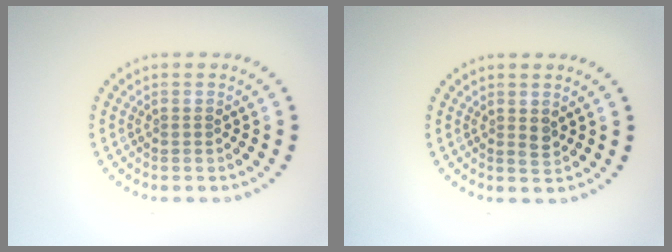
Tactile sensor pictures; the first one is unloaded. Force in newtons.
{"total": 1.1, "press": 1.0, "slide": 0.3}